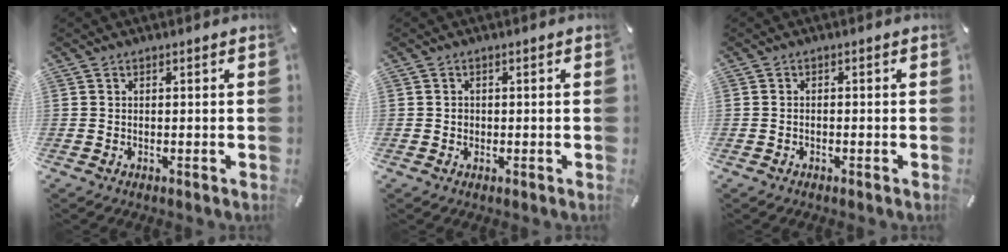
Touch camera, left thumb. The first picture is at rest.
{"total": 1.2, "force": [-0.1, 1.2, 0.3], "torque": [-0.007, 0.006, -0.005]}
{"total": 1.1, "force": [-0.7, 0.6, 0.5], "torque": [-0.010, 0.002, -0.015]}